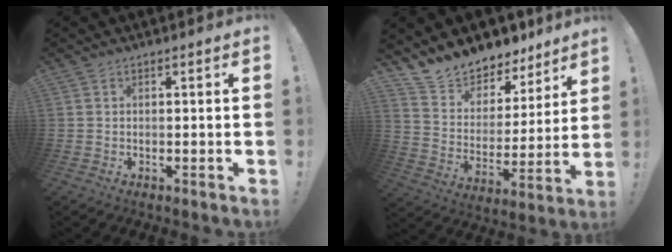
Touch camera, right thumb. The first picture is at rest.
{"total": 10.8, "force": [10.0, 3.9, 0.4], "torque": [-0.031, -0.098, 0.181]}